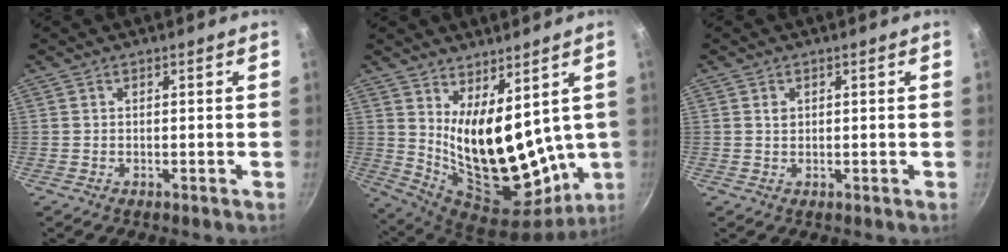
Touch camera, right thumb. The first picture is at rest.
{"total": 19.9, "force": [5.2, 9.9, 16.4], "torque": [-0.237, -0.084, 0.119]}
{"total": 1.3, "force": [0.4, 1.0, 0.7], "torque": [-0.010, 0.001, 0.006]}